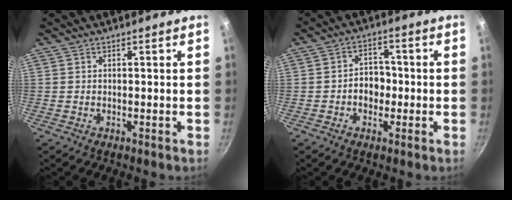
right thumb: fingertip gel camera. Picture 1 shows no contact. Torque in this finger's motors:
{"motor_torque": [-0.03, 0.02, 0.02, 0.02, 0.06]}